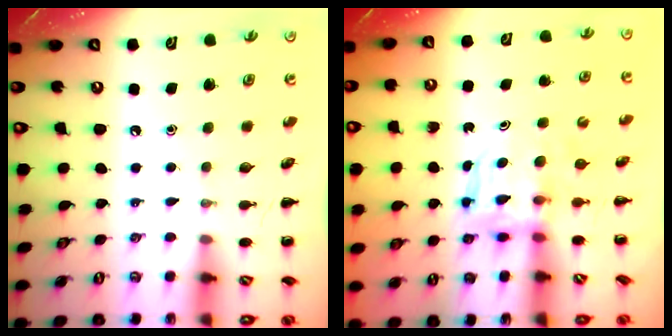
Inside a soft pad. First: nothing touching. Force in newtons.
{"total": 3.8, "press": 3.8, "slide": 0.3}